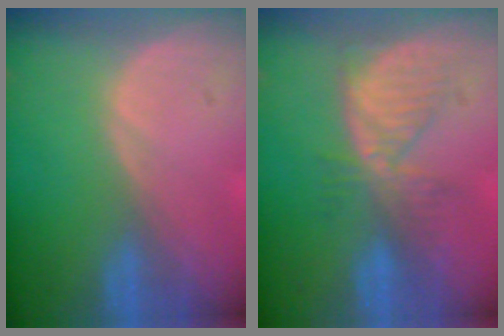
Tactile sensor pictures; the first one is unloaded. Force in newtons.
{"total": 6.0, "press": 5.9, "slide": 0.6}